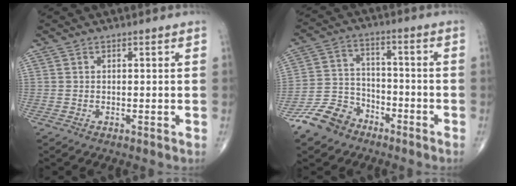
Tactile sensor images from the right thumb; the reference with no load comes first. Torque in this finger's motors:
{"motor_torque": [3.32, 0.84, 0.21, -0.68, 0.05]}